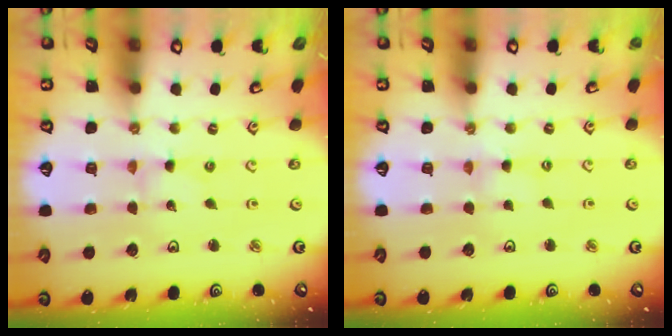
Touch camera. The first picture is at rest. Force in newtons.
{"total": 2.0, "press": 2.0, "slide": 0.4}